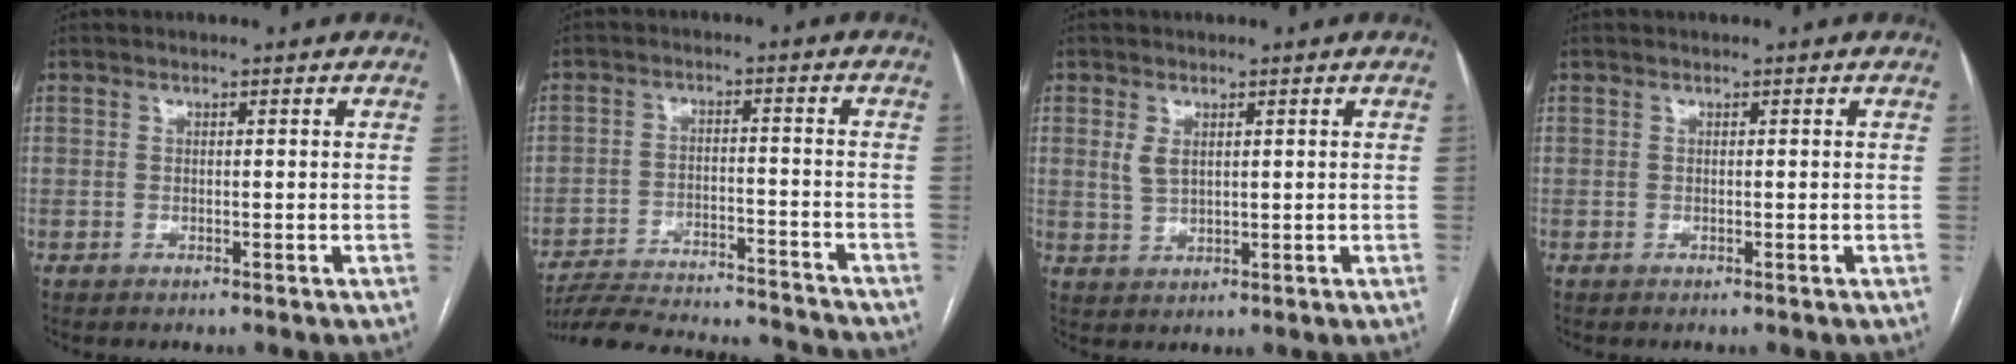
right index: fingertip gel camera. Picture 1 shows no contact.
{"total": 20.9, "force": [-19.8, 2.1, 6.1], "torque": [-0.116, -0.018, -0.281]}
{"total": 2.7, "force": [1.0, 1.5, 2.0], "torque": [-0.043, 0.002, 0.025]}
{"total": 0.0}